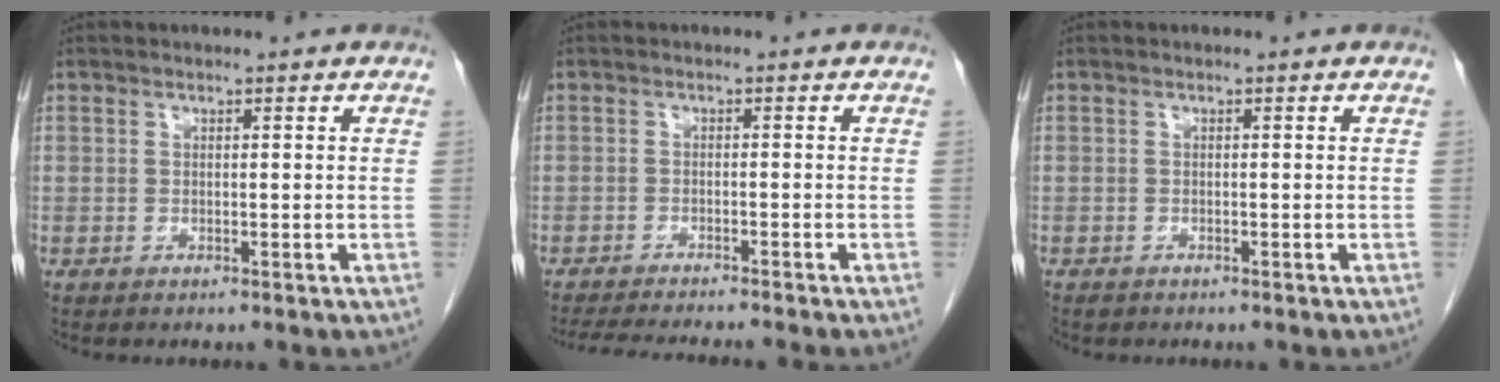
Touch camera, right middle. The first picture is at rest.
{"total": 8.7, "force": [-7.9, -0.2, 3.8], "torque": [-0.042, -0.015, -0.119]}
{"total": 0.5, "force": [-0.4, 0.3, 0.1], "torque": [-0.010, 0.001, -0.008]}